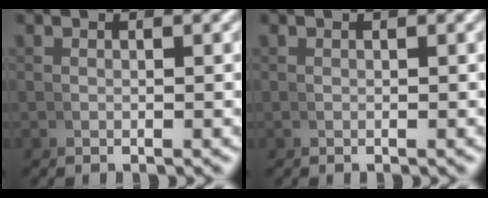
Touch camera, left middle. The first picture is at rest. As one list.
[{"total": 0.0}]